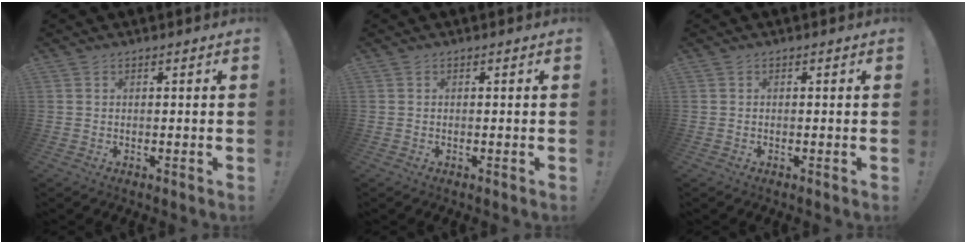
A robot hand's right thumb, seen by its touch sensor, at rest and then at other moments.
{"total": 0.0}
{"total": 0.0}